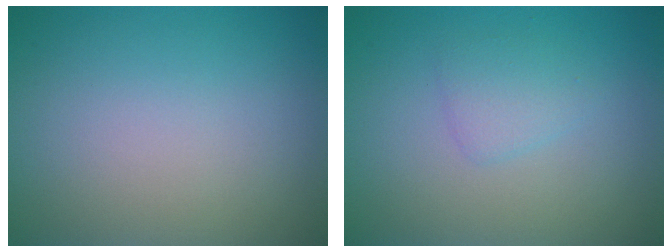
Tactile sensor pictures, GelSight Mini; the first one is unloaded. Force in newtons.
{"total": 1.6, "press": 1.6, "slide": 0.0}